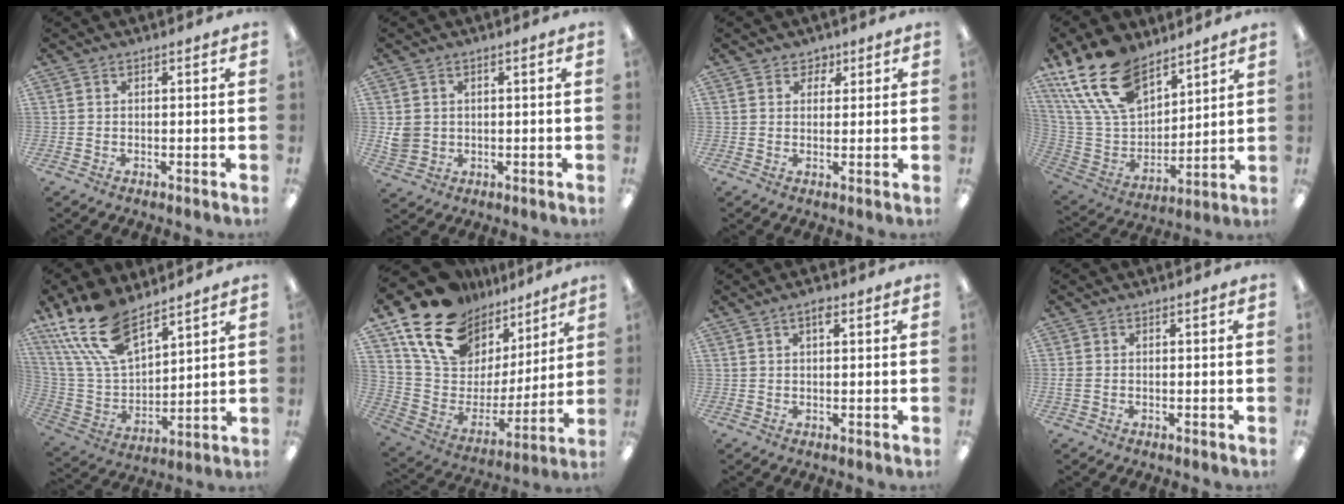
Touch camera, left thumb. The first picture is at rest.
{"total": 4.3, "force": [0.9, 4.0, 1.5], "torque": [-0.032, 0.004, 0.019]}
{"total": 3.2, "force": [1.8, 2.7, 0.1], "torque": [0.003, -0.003, 0.030]}
{"total": 20.4, "force": [13.5, 10.9, 10.7], "torque": [-0.238, -0.065, 0.253]}
{"total": 18.8, "force": [13.0, 8.4, 10.7], "torque": [-0.255, -0.065, 0.239]}
{"total": 18.6, "force": [13.5, 11.0, 6.7], "torque": [-0.145, -0.092, 0.255]}
{"total": 2.4, "force": [1.5, 0.9, 1.6], "torque": [-0.027, -0.001, 0.024]}
{"total": 1.6, "force": [-0.2, 1.1, 1.1], "torque": [-0.027, 0.001, -0.005]}